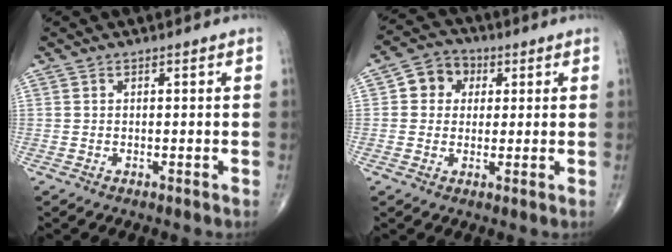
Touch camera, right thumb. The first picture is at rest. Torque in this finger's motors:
{"motor_torque": [0.00, 0.01, 0.09, 0.04, 0.09]}